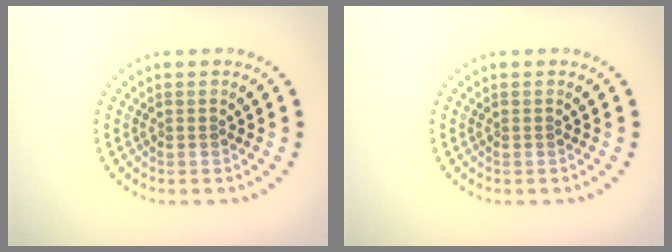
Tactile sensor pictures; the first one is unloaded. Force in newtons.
{"total": 0.0}